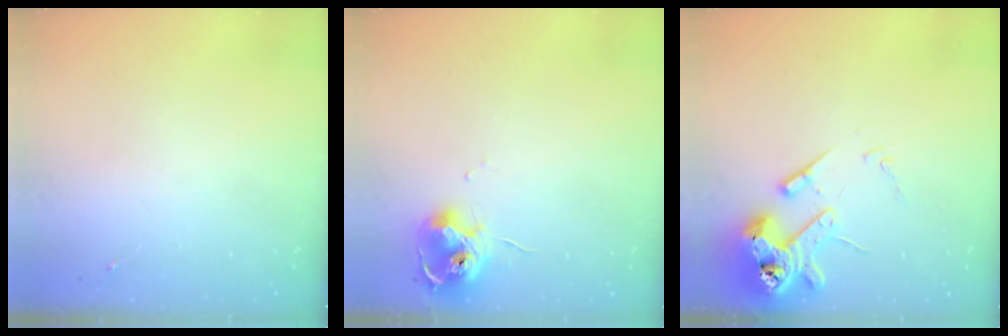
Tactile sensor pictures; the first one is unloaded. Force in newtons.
{"total": 11.9, "press": 11.8, "slide": 1.2}
{"total": 14.6, "press": 14.5, "slide": 2.0}